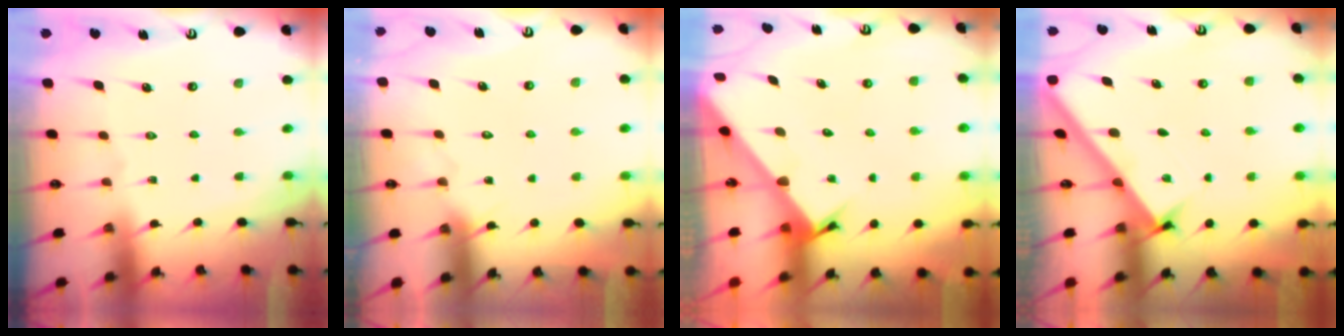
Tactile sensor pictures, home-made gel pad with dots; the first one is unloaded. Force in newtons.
{"total": 4.0, "press": 4.0, "slide": 0.4}
{"total": 3.5, "press": 3.5, "slide": 0.3}
{"total": 2.8, "press": 2.8, "slide": 0.4}